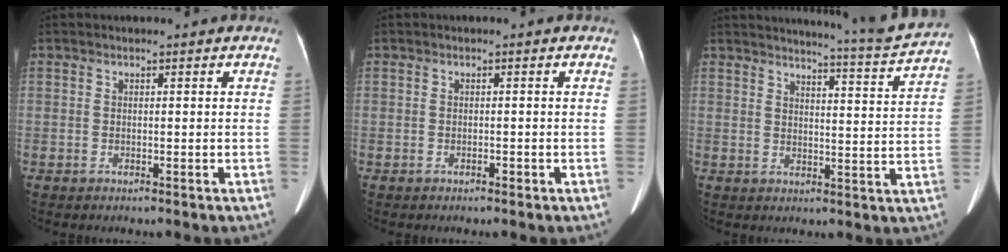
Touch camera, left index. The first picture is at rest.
{"total": 0.6, "force": [-0.4, 0.2, 0.4], "torque": [-0.008, 0.000, -0.004]}
{"total": 10.3, "force": [9.9, -2.1, 2.0], "torque": [-0.043, -0.044, 0.127]}